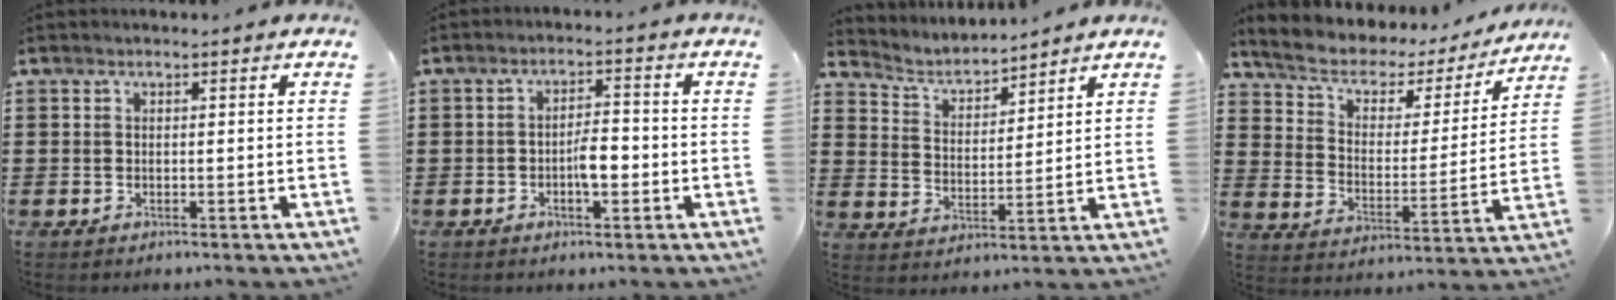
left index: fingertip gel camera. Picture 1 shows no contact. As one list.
[{"total": 3.9, "force": [-1.1, 1.5, 3.5], "torque": [-0.062, 0.009, -0.021]}, {"total": 4.0, "force": [3.9, 0.8, 0.5], "torque": [-0.031, -0.021, 0.064]}, {"total": 4.7, "force": [2.9, 2.8, 2.3], "torque": [-0.064, -0.016, 0.043]}]